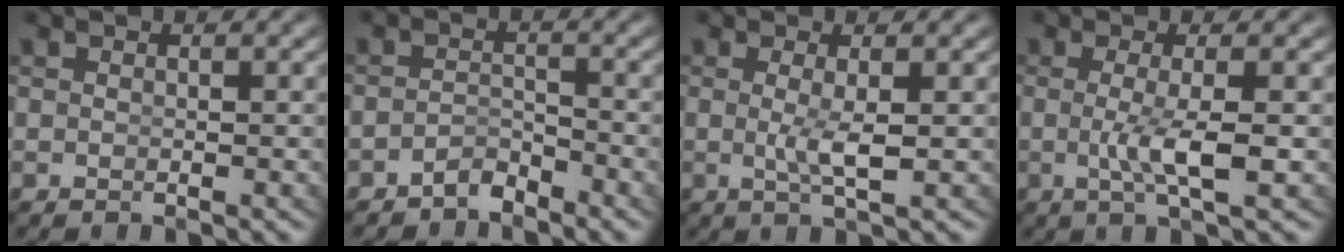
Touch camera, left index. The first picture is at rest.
{"total": 2.6, "force": [-2.5, 0.6, 0.2], "torque": [-0.003, -0.008, -0.041]}
{"total": 2.3, "force": [-0.1, -0.4, 2.2], "torque": [-0.049, -0.017, 0.009]}
{"total": 3.3, "force": [-0.5, -0.2, 3.3], "torque": [-0.068, -0.014, 0.001]}